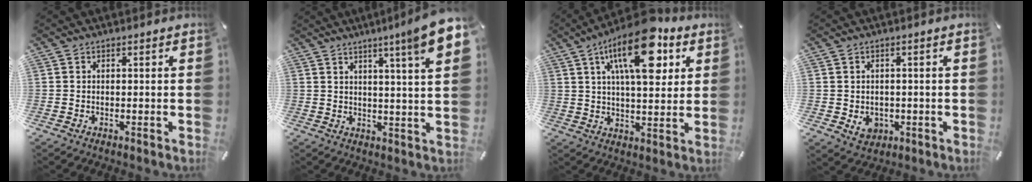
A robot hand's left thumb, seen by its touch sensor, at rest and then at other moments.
{"total": 11.0, "force": [5.9, 0.2, 9.3], "torque": [-0.135, -0.037, 0.088]}
{"total": 18.7, "force": [8.7, 8.1, 14.4], "torque": [-0.221, -0.022, 0.138]}
{"total": 4.1, "force": [-0.8, 3.7, 1.6], "torque": [-0.017, -0.001, -0.014]}